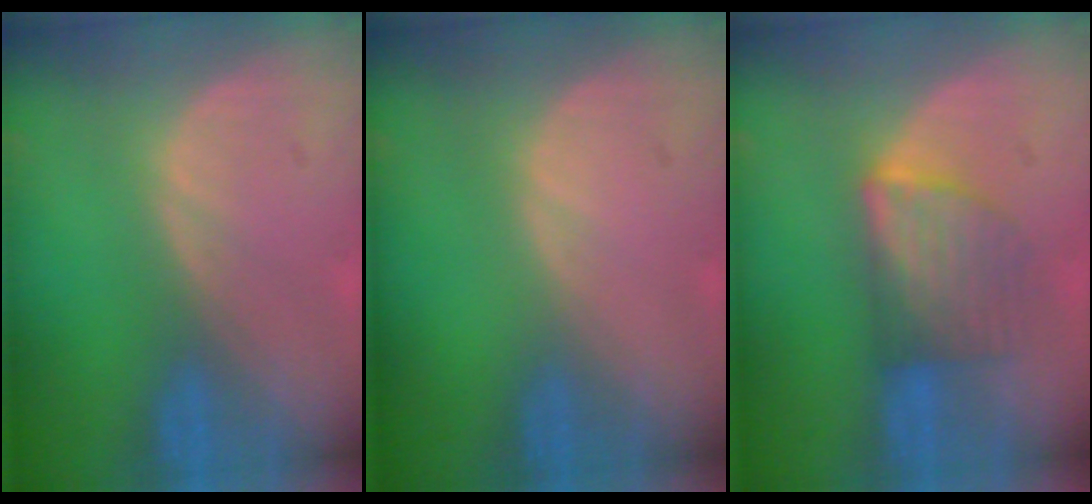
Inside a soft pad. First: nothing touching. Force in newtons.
{"total": 0.0}
{"total": 6.0, "press": 5.9, "slide": 1.1}